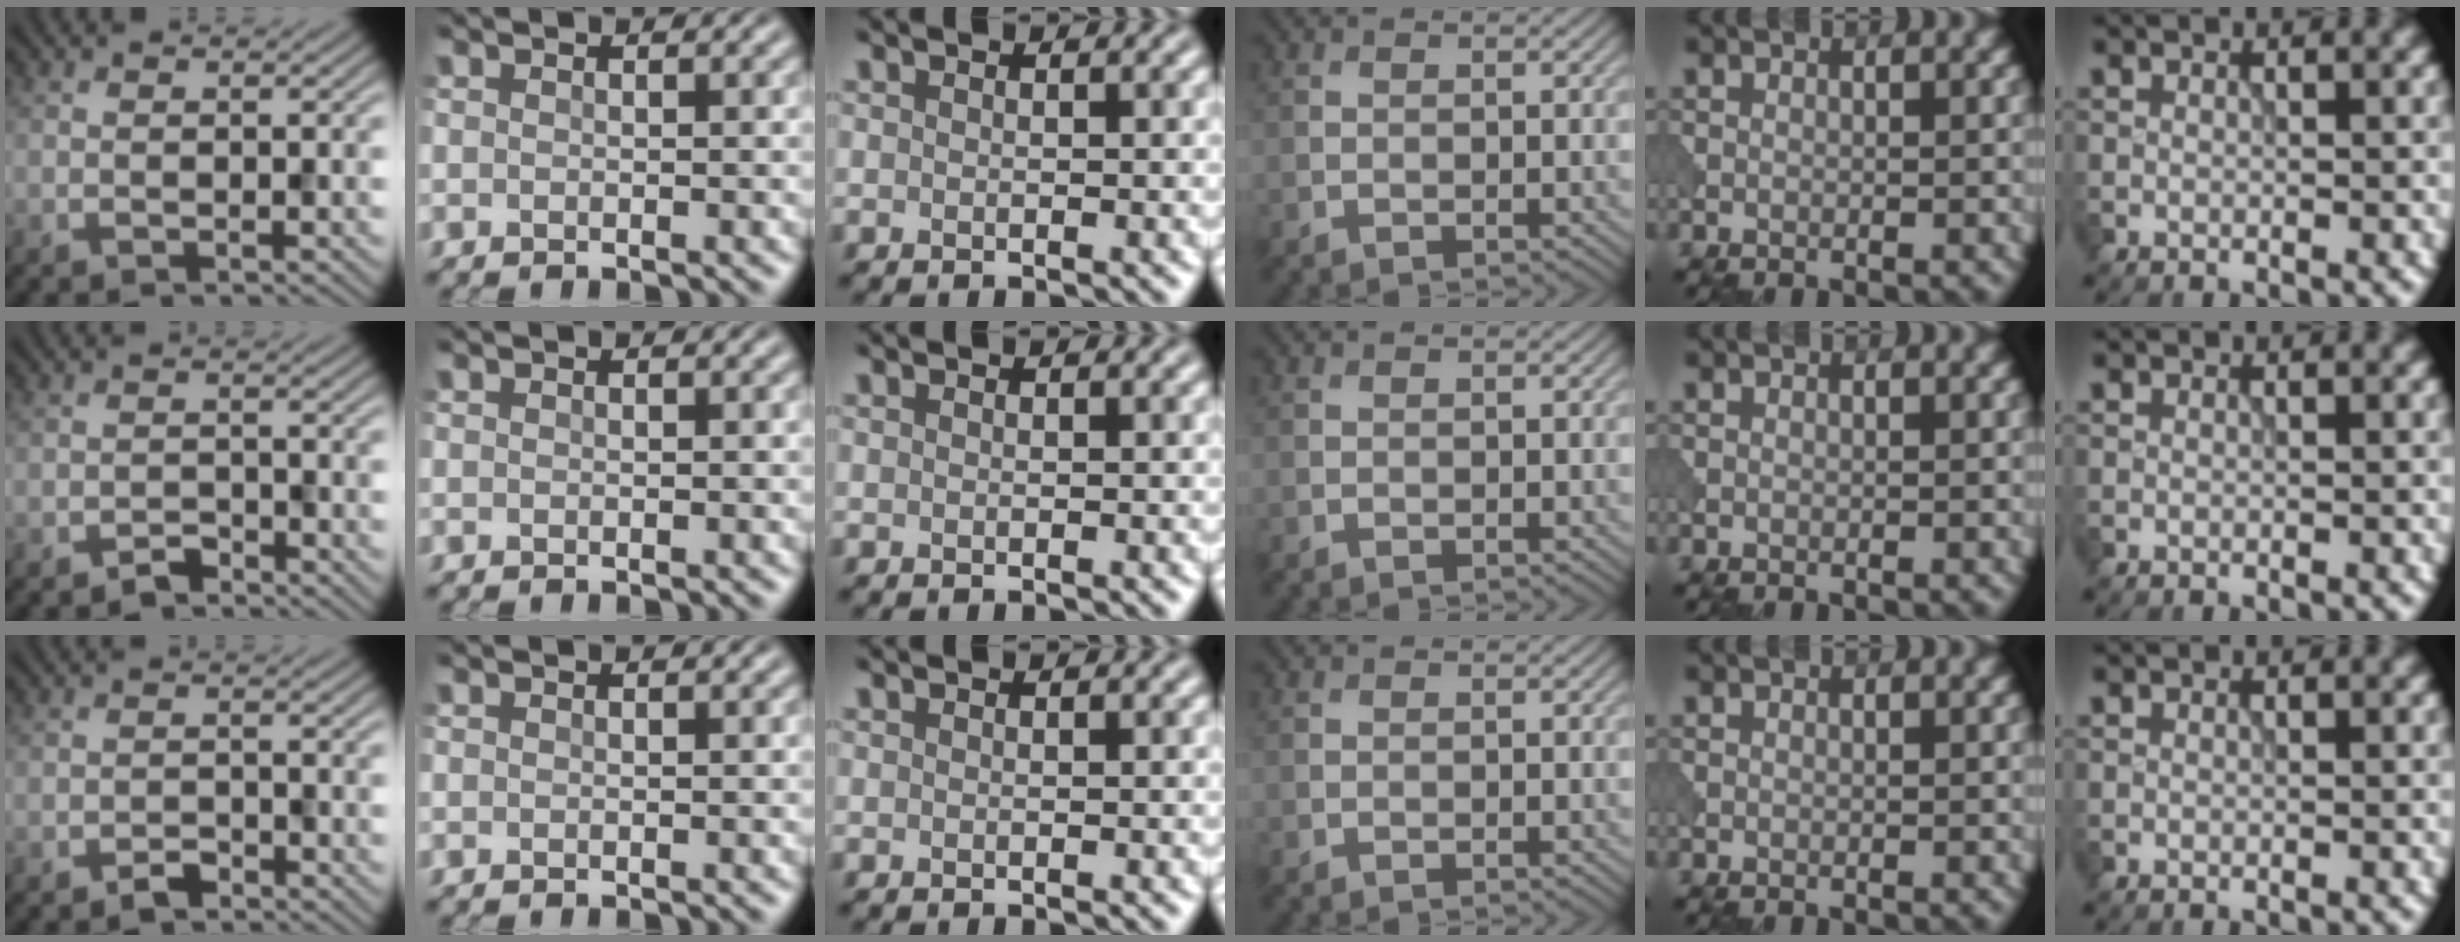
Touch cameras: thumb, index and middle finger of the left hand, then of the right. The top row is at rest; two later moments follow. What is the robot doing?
{"motion": "open", "object": "sandwich press"}